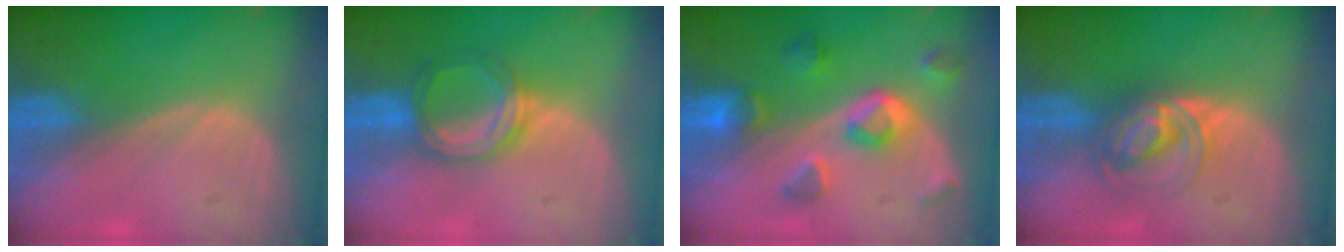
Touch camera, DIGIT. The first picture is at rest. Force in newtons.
{"total": 5.3, "press": 5.2, "slide": 0.5}
{"total": 7.8, "press": 7.0, "slide": 3.5}
{"total": 6.2, "press": 5.6, "slide": 2.6}